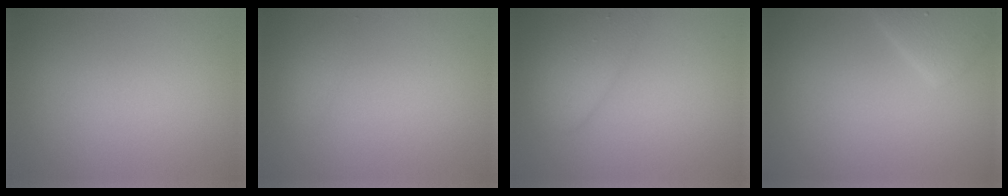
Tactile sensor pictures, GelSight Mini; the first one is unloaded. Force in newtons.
{"total": 0.8, "press": 0.8, "slide": 0.0}
{"total": 3.0, "press": 3.0, "slide": 0.1}
{"total": 2.1, "press": 2.1, "slide": 0.2}